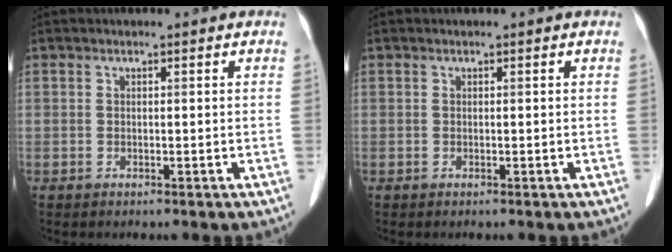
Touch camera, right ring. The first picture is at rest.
{"total": 0.0}